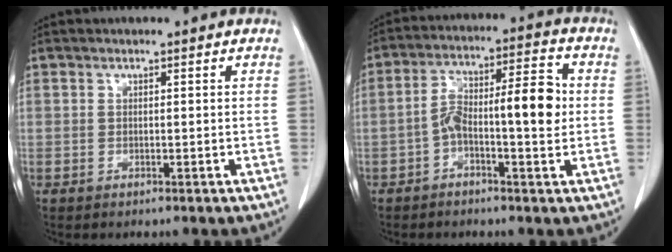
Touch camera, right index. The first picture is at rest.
{"total": 10.1, "force": [-1.1, 2.4, 9.8], "torque": [-0.165, 0.038, -0.018]}